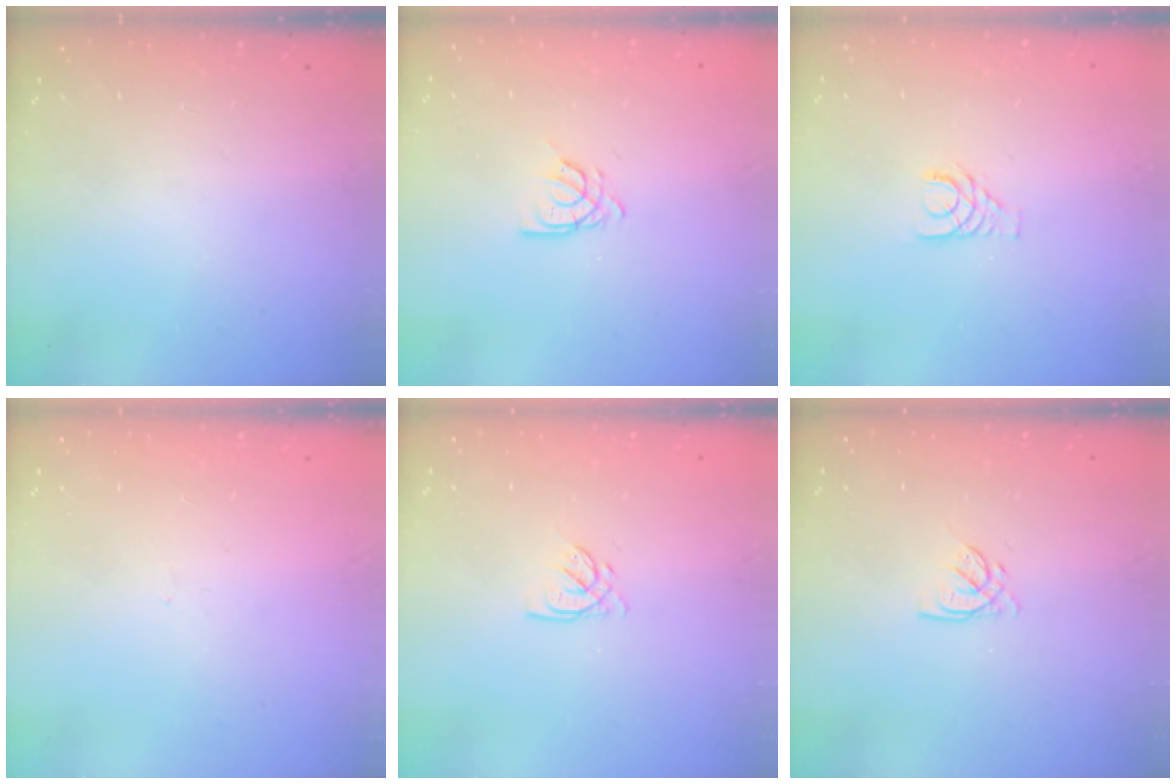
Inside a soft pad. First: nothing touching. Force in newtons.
{"total": 4.7, "press": 4.7, "slide": 0.3}
{"total": 4.4, "press": 4.3, "slide": 0.4}
{"total": 0.0}
{"total": 2.8, "press": 2.8, "slide": 0.1}
{"total": 2.8, "press": 2.8, "slide": 0.1}